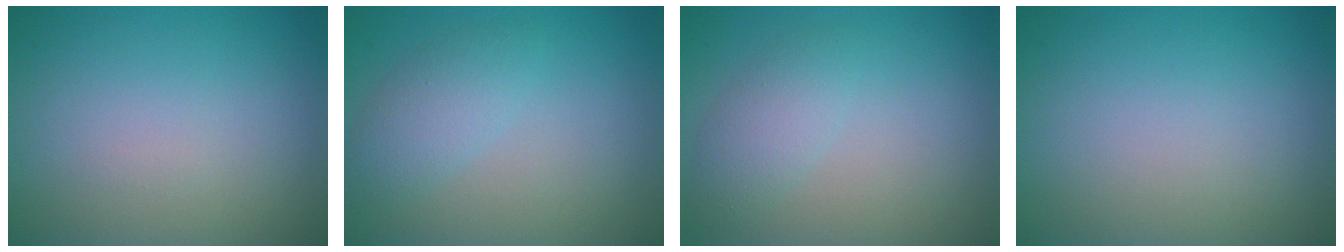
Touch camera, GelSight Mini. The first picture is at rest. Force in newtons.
{"total": 2.5, "press": 2.5, "slide": 0.1}
{"total": 2.4, "press": 2.4, "slide": 0.2}
{"total": 0.0}